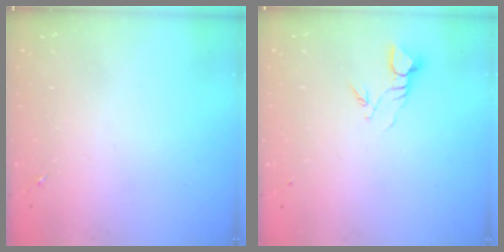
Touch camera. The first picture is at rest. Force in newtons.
{"total": 3.9, "press": 3.9, "slide": 0.3}